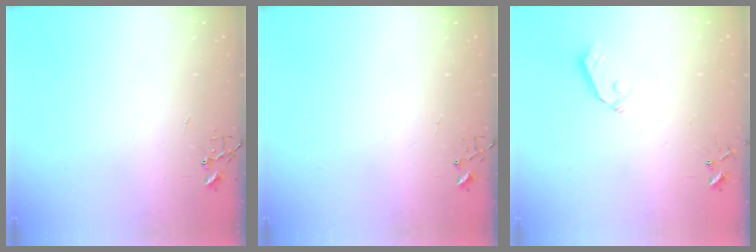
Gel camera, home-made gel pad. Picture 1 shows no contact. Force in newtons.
{"total": 3.8, "press": 3.8, "slide": 0.5}
{"total": 4.4, "press": 4.3, "slide": 0.5}